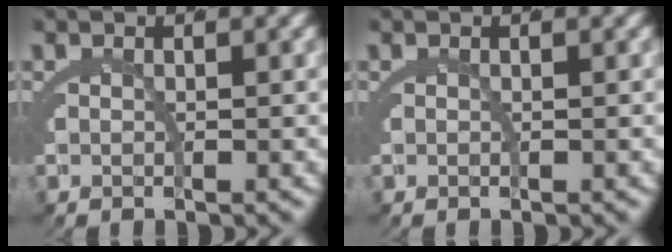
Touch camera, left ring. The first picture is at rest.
{"total": 0.0}